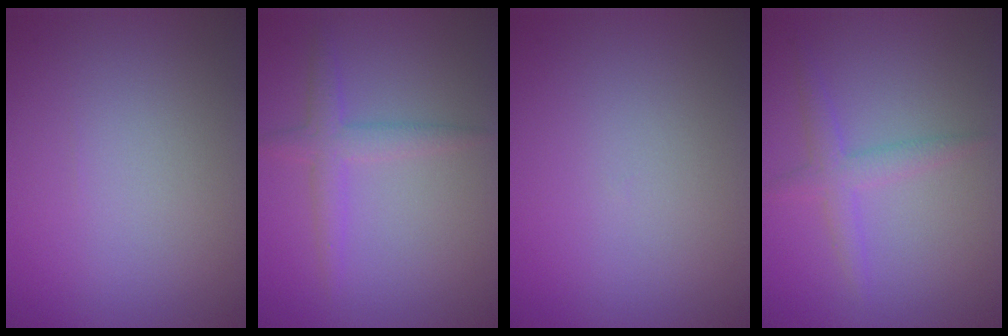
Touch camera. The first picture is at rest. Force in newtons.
{"total": 2.5, "press": 2.5, "slide": 0.1}
{"total": 0.0}
{"total": 2.2, "press": 2.2, "slide": 0.1}